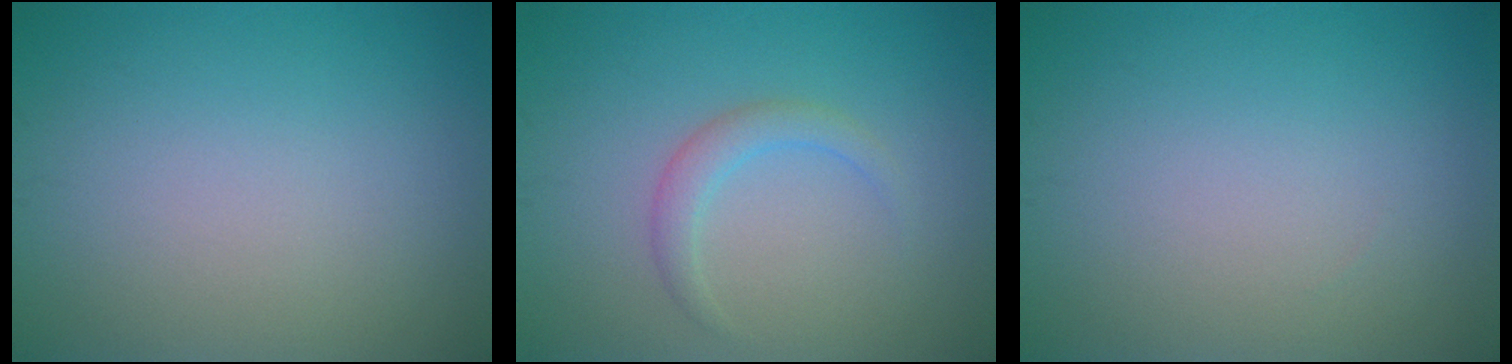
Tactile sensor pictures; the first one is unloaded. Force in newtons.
{"total": 1.8, "press": 1.8, "slide": 0.2}
{"total": 0.0}